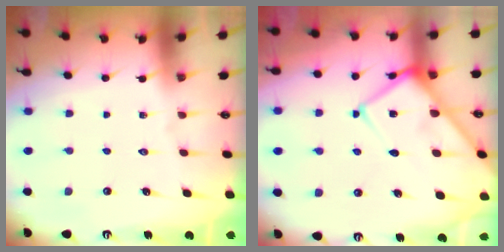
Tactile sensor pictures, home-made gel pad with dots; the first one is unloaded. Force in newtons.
{"total": 15.2, "press": 15.1, "slide": 1.6}